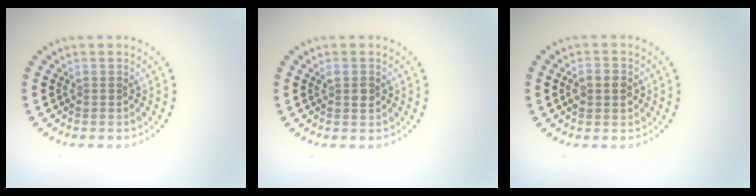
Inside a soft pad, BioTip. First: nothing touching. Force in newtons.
{"total": 1.1, "press": 1.0, "slide": 0.4}
{"total": 2.6, "press": 2.6, "slide": 0.0}